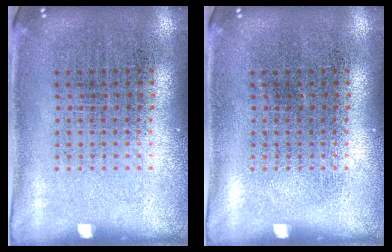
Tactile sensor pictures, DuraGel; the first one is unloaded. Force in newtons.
{"total": 0.0}